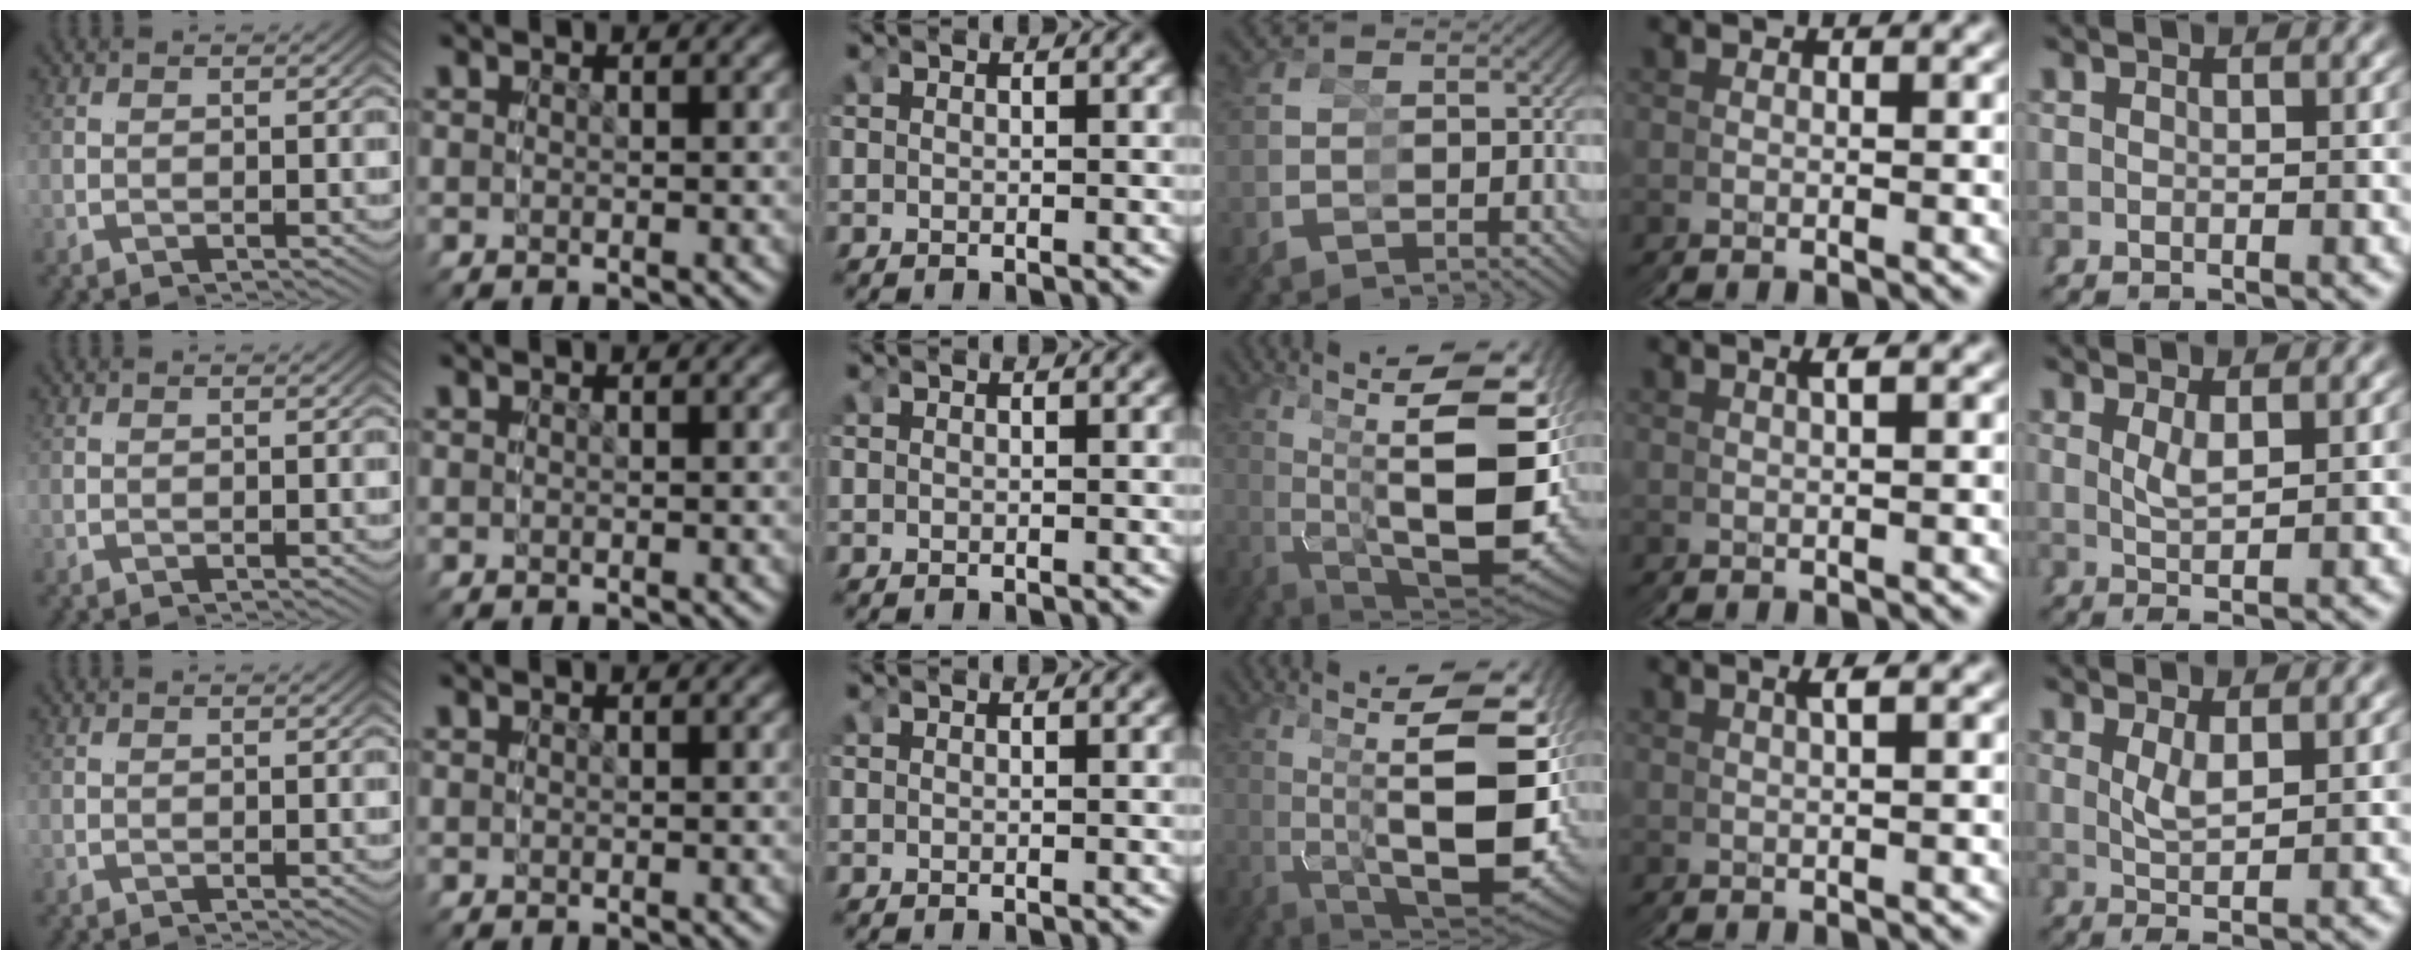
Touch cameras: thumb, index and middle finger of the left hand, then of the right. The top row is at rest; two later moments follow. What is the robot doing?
{"motion": "grasp_and_lifting", "object": "cubes"}